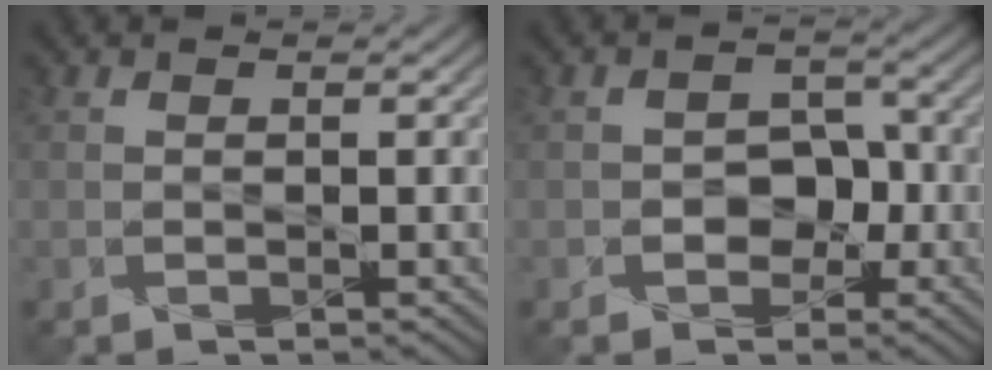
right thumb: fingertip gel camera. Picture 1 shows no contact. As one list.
[{"total": 3.1, "force": [-1.4, 2.6, 1.0], "torque": [-0.008, 0.000, -0.022]}]